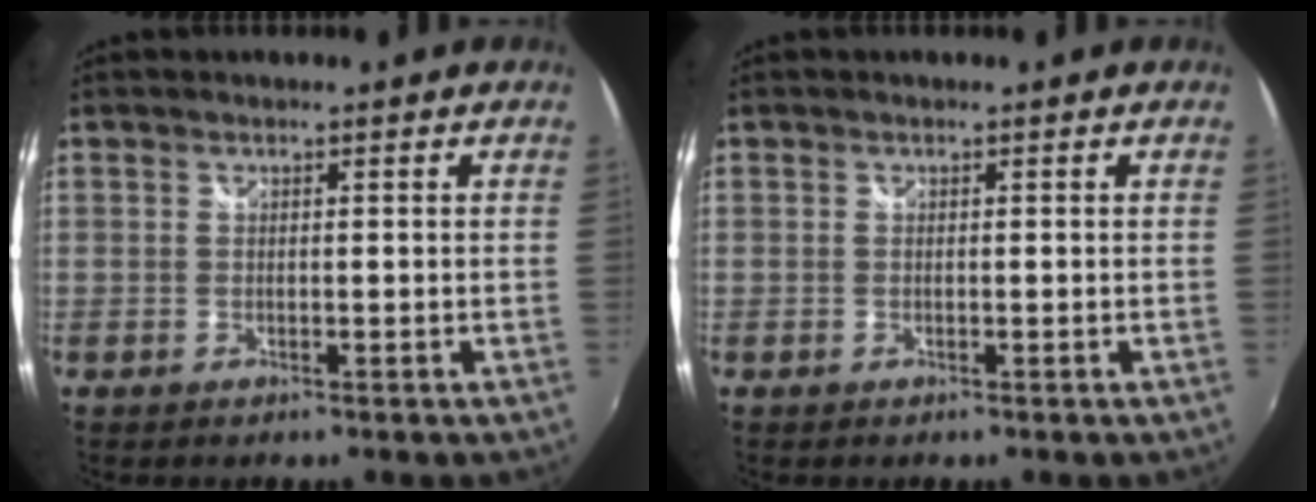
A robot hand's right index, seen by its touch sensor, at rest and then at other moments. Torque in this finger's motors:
{"motor_torque": [-0.02, 0.03, 0.00, 0.00]}